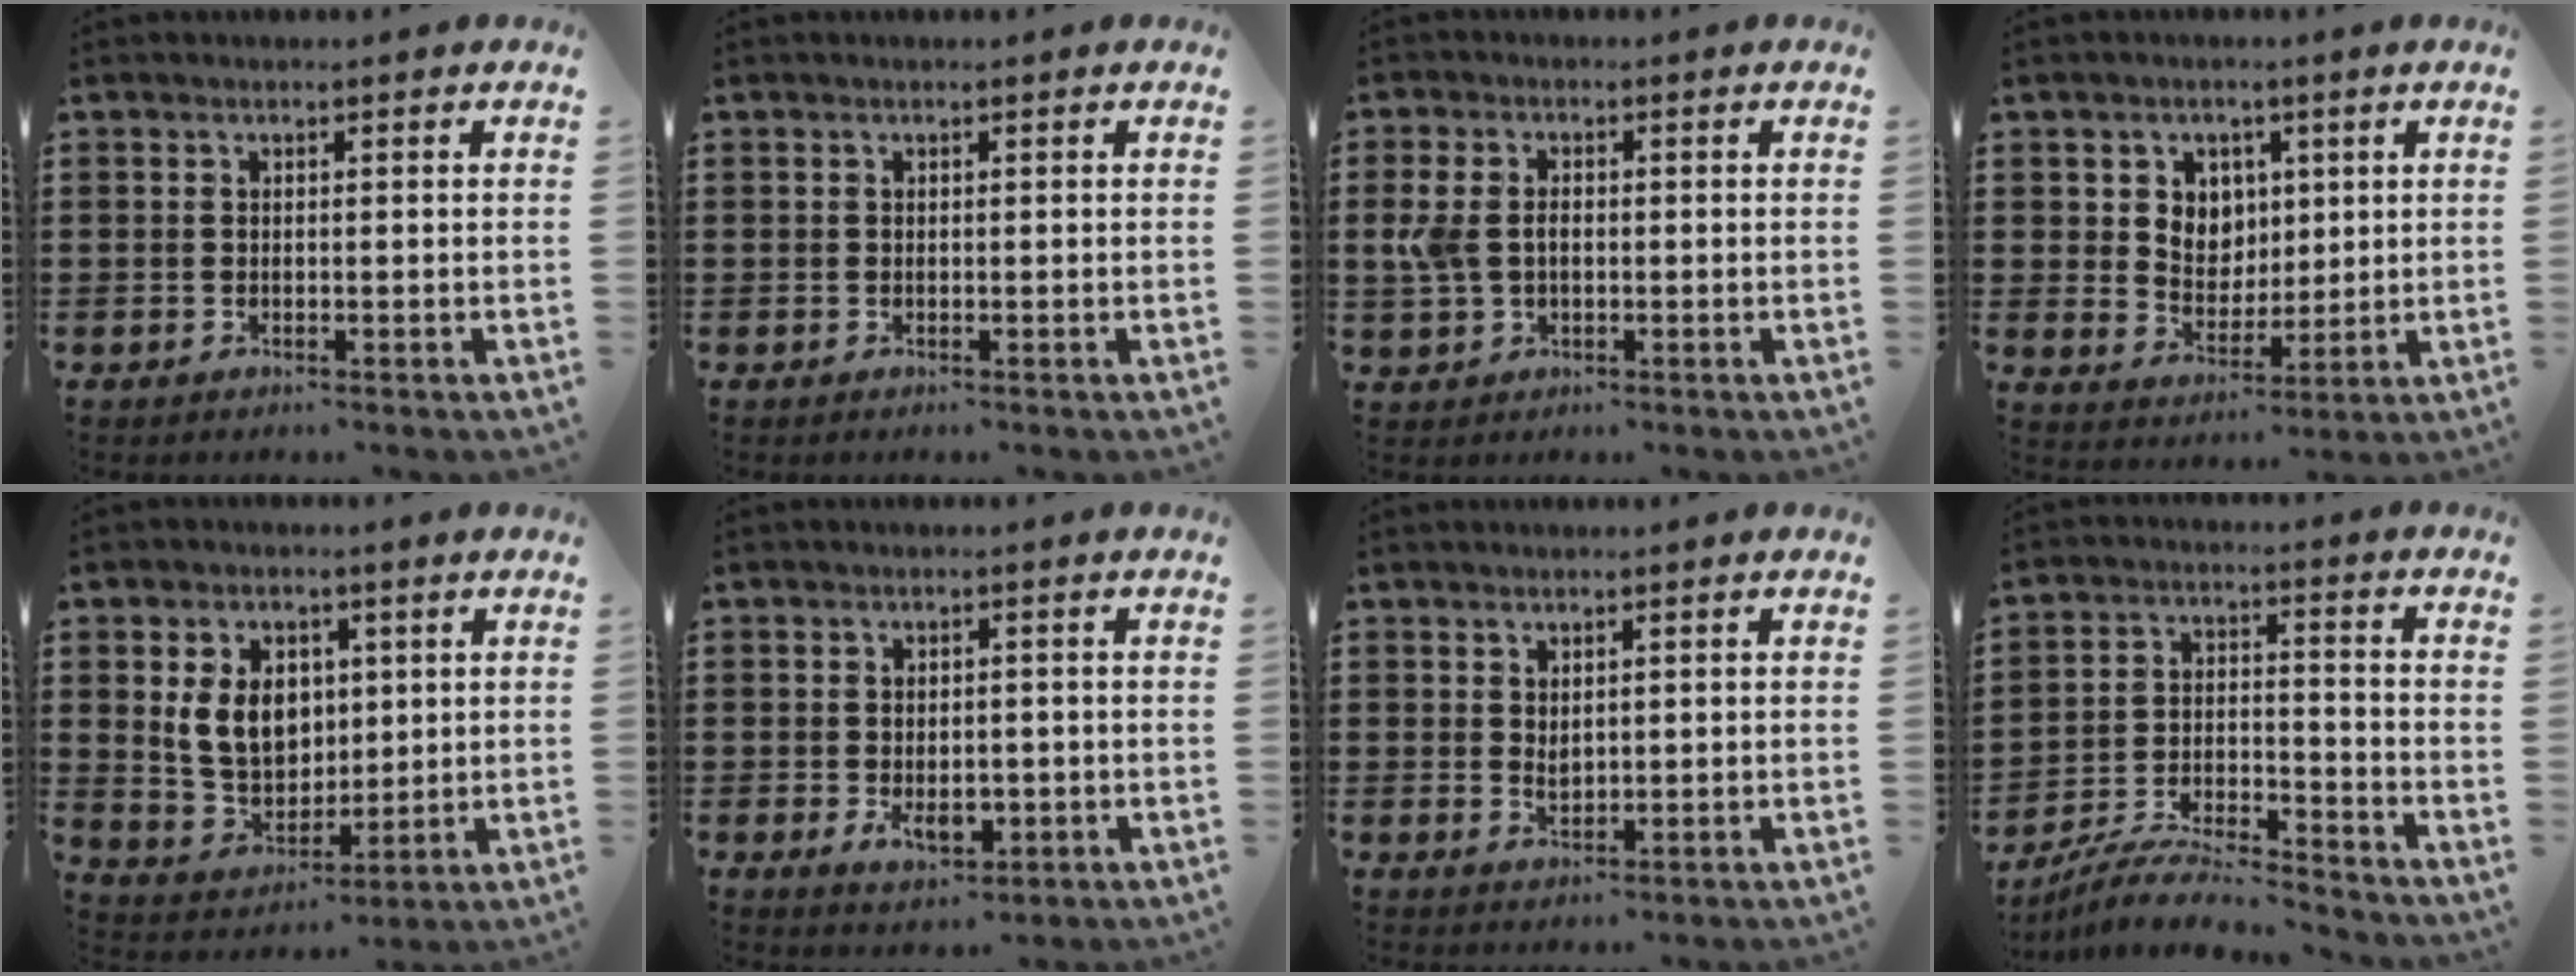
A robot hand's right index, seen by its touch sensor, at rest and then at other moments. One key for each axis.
{"total": 0.0}
{"total": 3.8, "fx": 0.0, "fy": 2.6, "fz": 2.8, "tx": -0.079, "ty": 0.001, "tz": -0.007}
{"total": 4.7, "fx": 2.0, "fy": 4.2, "fz": 0.9, "tx": -0.032, "ty": 0.006, "tz": 0.034}
{"total": 8.0, "fx": 1.7, "fy": 6.1, "fz": 4.9, "tx": -0.120, "ty": 0.011, "tz": 0.029}
{"total": 4.0, "fx": -0.9, "fy": 2.3, "fz": 3.1, "tx": -0.053, "ty": -0.002, "tz": -0.017}
{"total": 1.4, "fx": 0.7, "fy": 0.8, "fz": 1.0, "tx": -0.018, "ty": 0.003, "tz": 0.013}
{"total": 7.2, "fx": -6.9, "fy": 0.0, "fz": 2.1, "tx": -0.044, "ty": 0.003, "tz": -0.135}